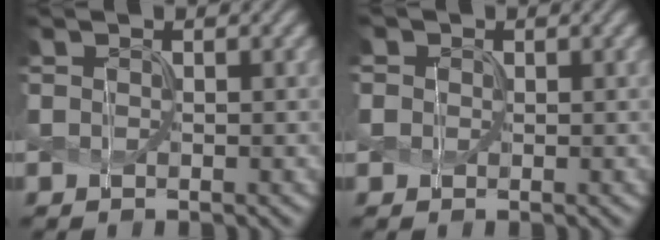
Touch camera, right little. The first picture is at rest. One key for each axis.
{"total": 2.2, "fx": 0.8, "fy": 1.9, "fz": 0.8, "tx": -0.013, "ty": 0.016, "tz": -0.004}